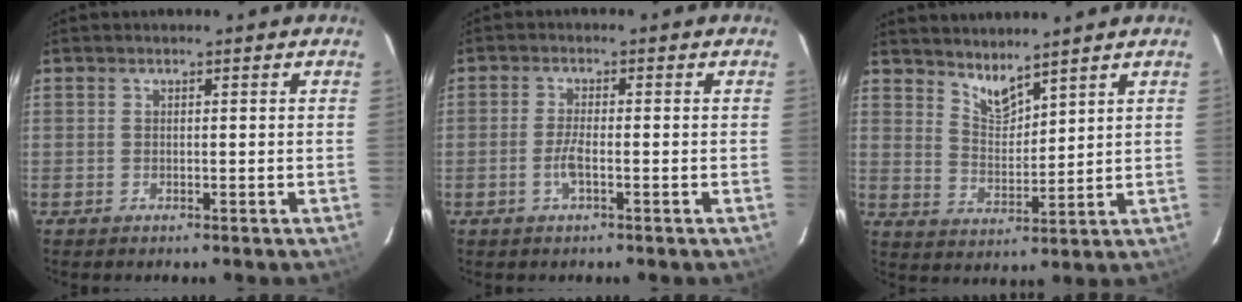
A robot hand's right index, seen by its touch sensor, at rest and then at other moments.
{"total": 2.7, "force": [-1.0, 0.4, 2.4], "torque": [-0.052, 0.002, -0.021]}
{"total": 5.4, "force": [4.8, 1.2, 2.2], "torque": [-0.035, -0.008, 0.092]}